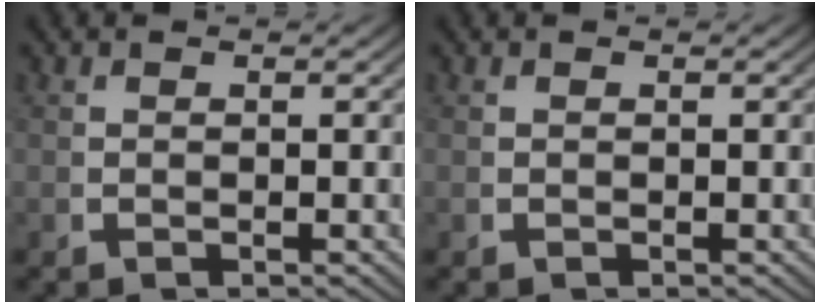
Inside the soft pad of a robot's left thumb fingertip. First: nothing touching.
{"total": 0.0}